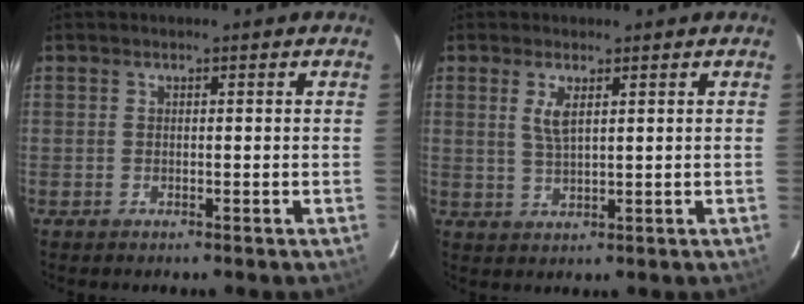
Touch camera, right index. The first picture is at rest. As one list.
[{"total": 3.4, "force": [1.4, 1.0, 2.9], "torque": [-0.058, -0.001, 0.028]}]